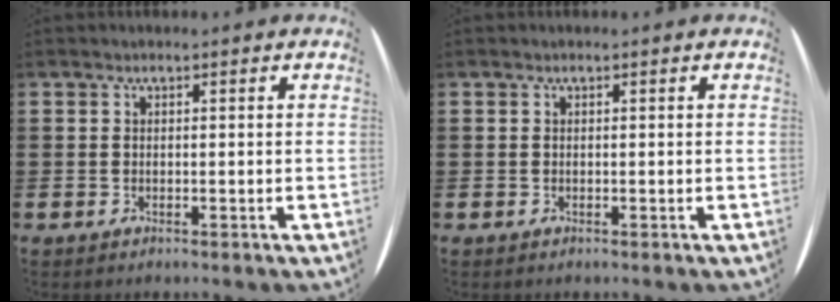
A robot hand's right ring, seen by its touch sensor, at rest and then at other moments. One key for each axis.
{"total": 0.0}